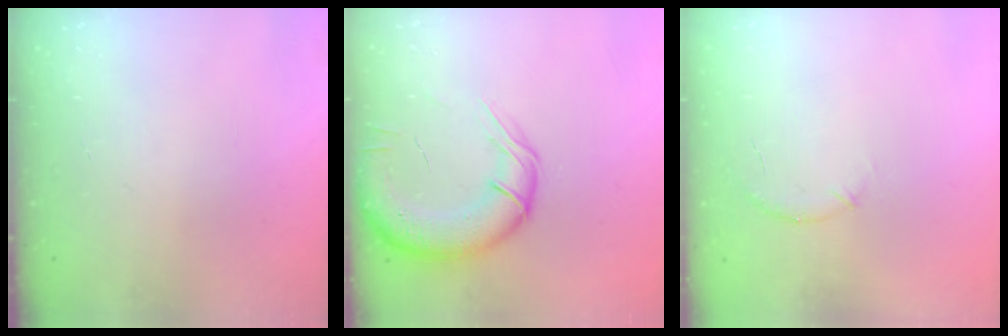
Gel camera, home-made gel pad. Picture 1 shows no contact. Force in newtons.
{"total": 15.4, "press": 14.9, "slide": 4.0}
{"total": 5.7, "press": 5.6, "slide": 1.3}